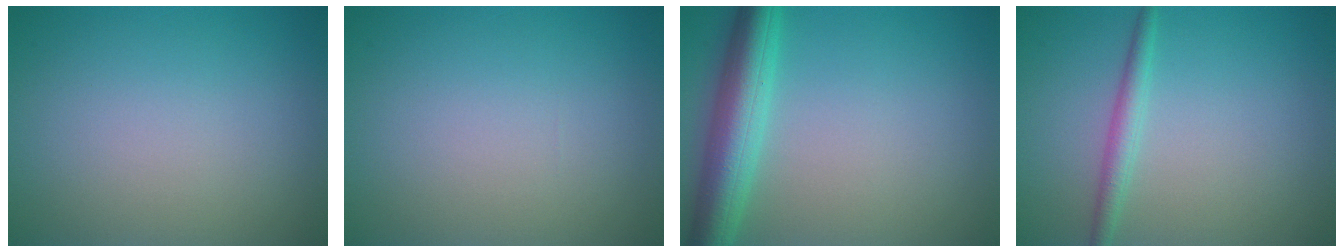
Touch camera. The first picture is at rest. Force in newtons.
{"total": 0.0}
{"total": 5.9, "press": 5.9, "slide": 0.2}
{"total": 1.9, "press": 1.9, "slide": 0.1}